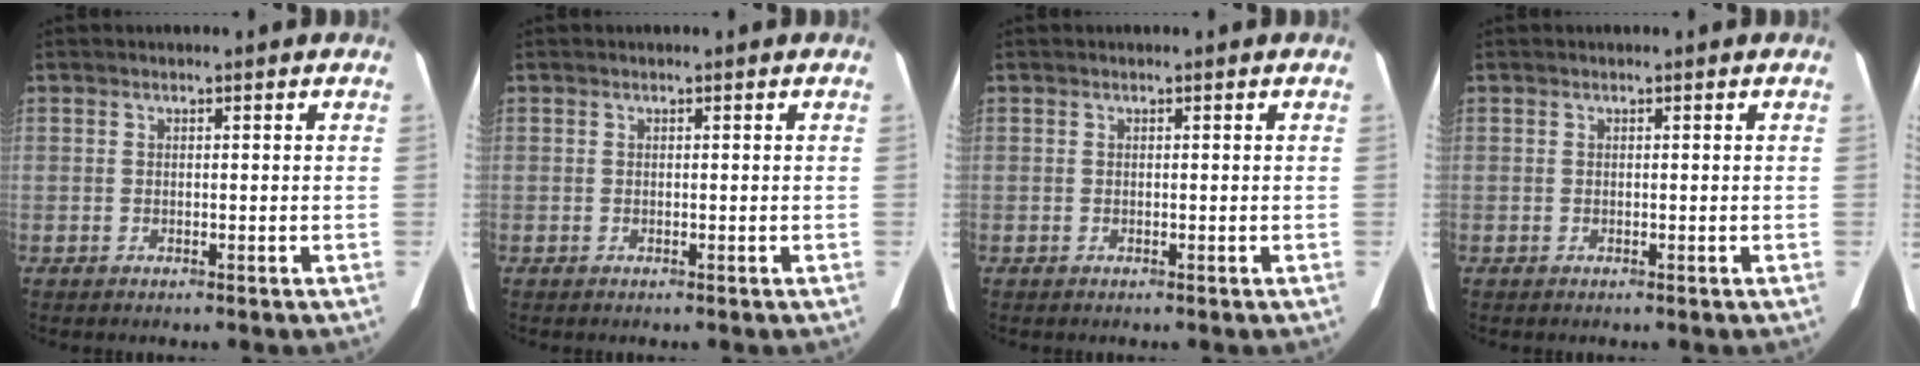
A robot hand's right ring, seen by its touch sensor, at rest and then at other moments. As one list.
[{"total": 0.0}, {"total": 0.0}, {"total": 0.0}]